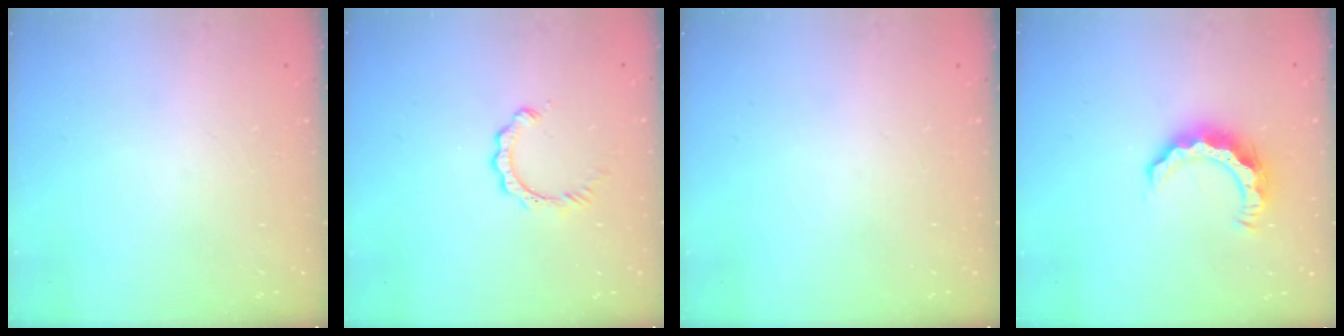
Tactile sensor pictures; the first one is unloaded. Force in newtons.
{"total": 3.1, "press": 3.1, "slide": 0.2}
{"total": 0.0}
{"total": 8.6, "press": 8.6, "slide": 0.4}